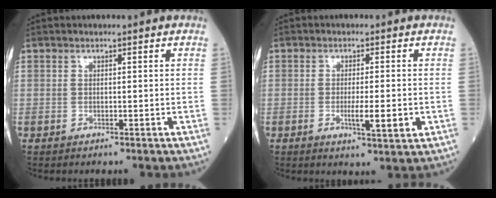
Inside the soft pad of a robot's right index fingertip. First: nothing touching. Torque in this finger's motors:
{"motor_torque": [0.83, -0.11, 0.44, 0.11]}